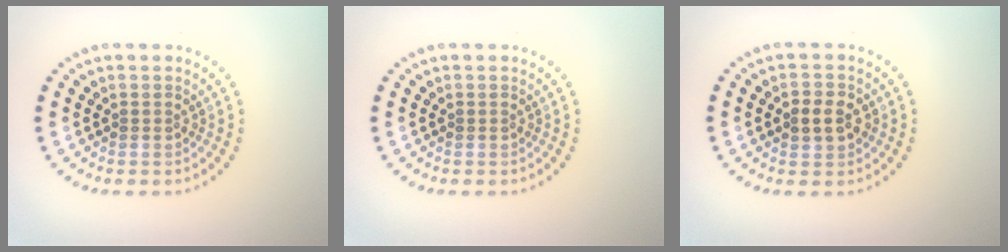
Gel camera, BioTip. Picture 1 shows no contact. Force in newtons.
{"total": 0.0}
{"total": 2.7, "press": 2.7, "slide": 0.3}